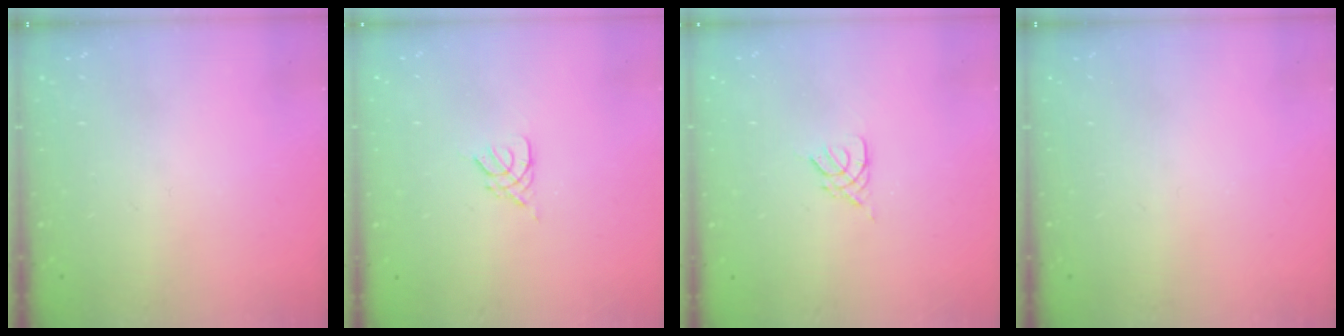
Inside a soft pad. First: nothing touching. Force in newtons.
{"total": 2.7, "press": 2.7, "slide": 0.5}
{"total": 2.7, "press": 2.7, "slide": 0.5}
{"total": 0.0}